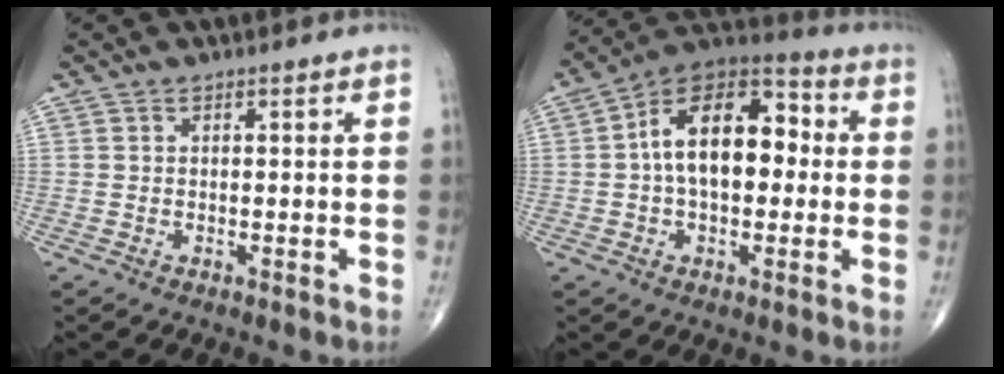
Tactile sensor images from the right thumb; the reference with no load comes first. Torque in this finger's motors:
{"motor_torque": [-0.45, 1.38, 0.37, -0.07, 0.13]}